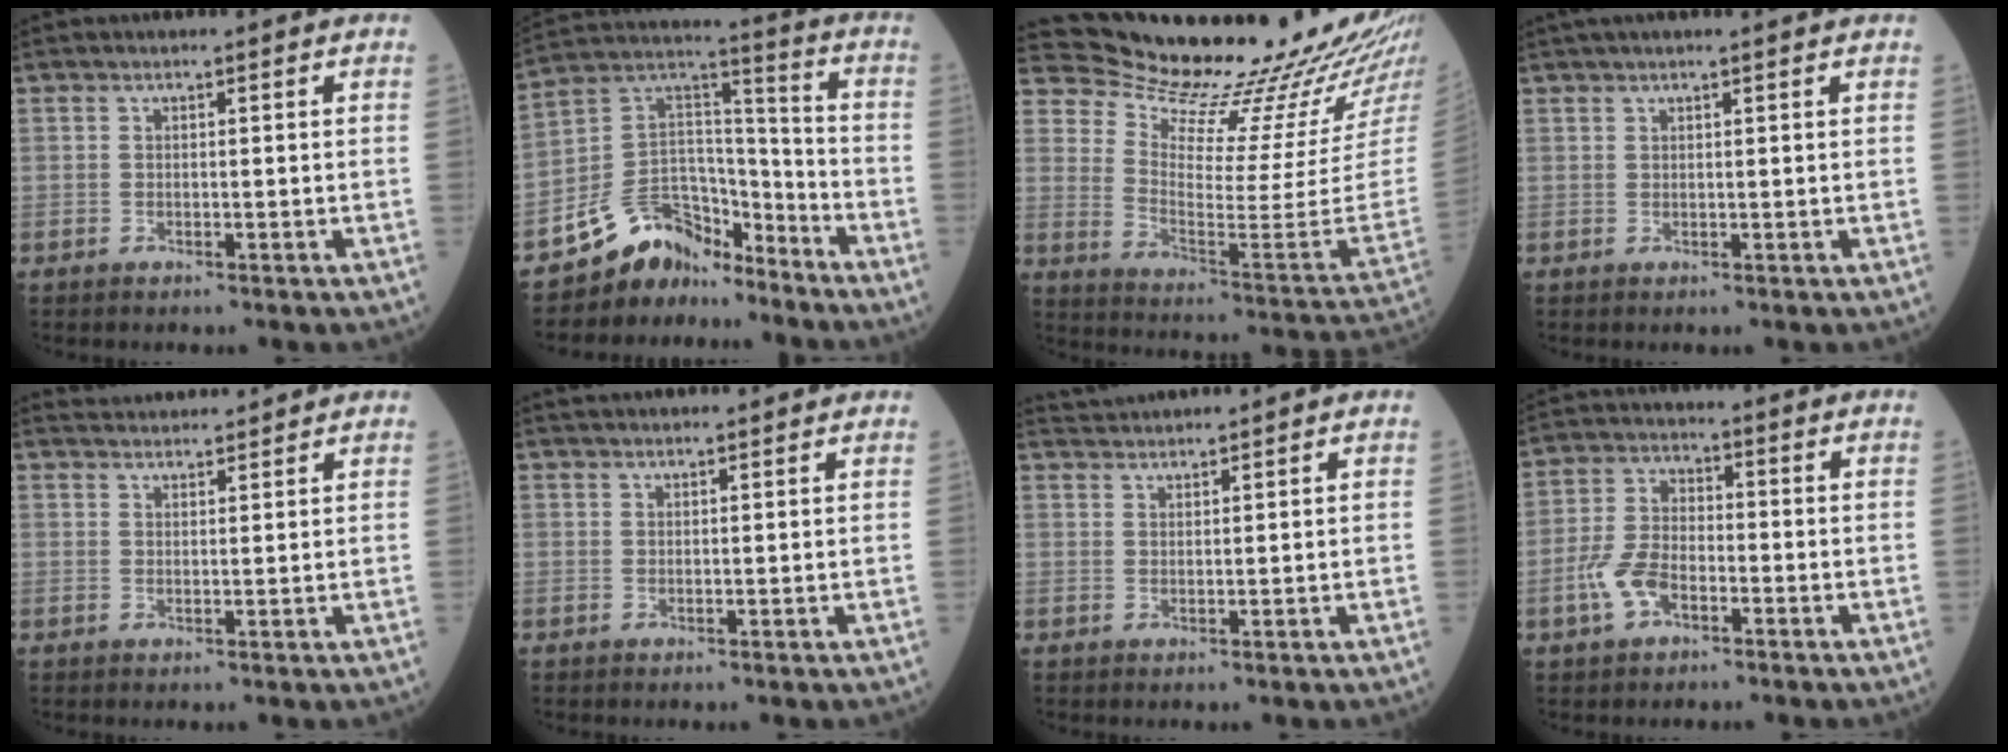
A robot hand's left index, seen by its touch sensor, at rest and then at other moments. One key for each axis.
{"total": 10.7, "fx": -9.1, "fy": 5.3, "fz": 1.7, "tx": -0.031, "ty": 0.073, "tz": -0.171}
{"total": 23.5, "fx": 22.4, "fy": 1.6, "fz": 6.9, "tx": -0.127, "ty": -0.124, "tz": 0.298}
{"total": 4.6, "fx": 4.0, "fy": -0.5, "fz": 2.2, "tx": -0.026, "ty": 0.030, "tz": 0.053}
{"total": 5.4, "fx": 5.3, "fy": 0.5, "fz": 0.7, "tx": -0.015, "ty": 0.031, "tz": 0.079}
{"total": 7.0, "fx": 6.6, "fy": 0.7, "fz": 2.2, "tx": -0.026, "ty": 0.035, "tz": 0.083}
{"total": 3.0, "fx": 2.9, "fy": -0.7, "fz": 0.0, "tx": -0.004, "ty": 0.020, "tz": 0.062}
{"total": 6.4, "fx": -2.8, "fy": 3.5, "fz": 4.7, "tx": -0.109, "ty": 0.003, "tz": -0.060}